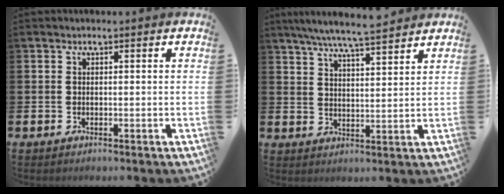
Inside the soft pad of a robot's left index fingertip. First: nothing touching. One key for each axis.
{"total": 7.0, "fx": 6.6, "fy": 0.1, "fz": 2.3, "tx": -0.055, "ty": -0.033, "tz": 0.116}